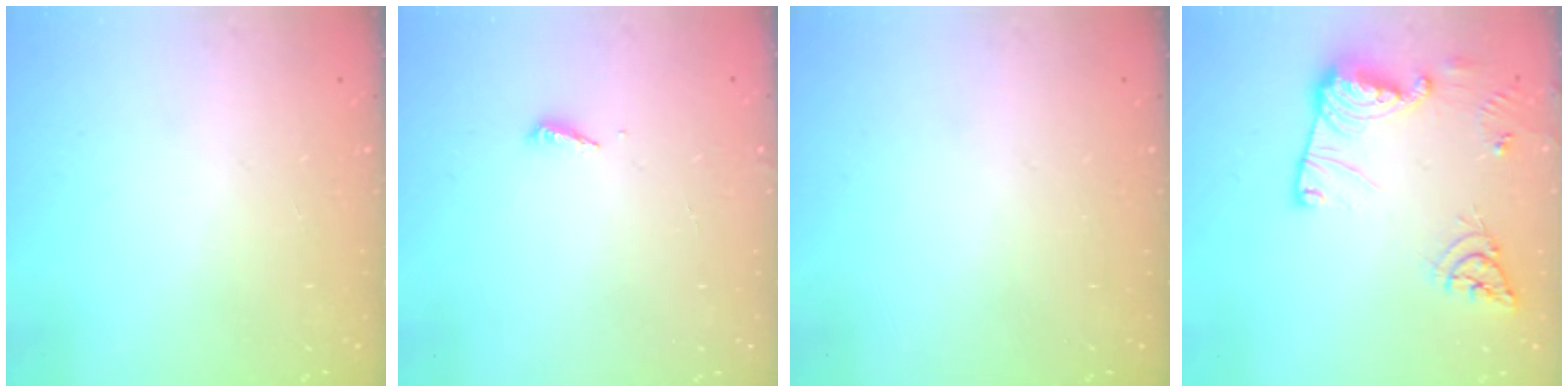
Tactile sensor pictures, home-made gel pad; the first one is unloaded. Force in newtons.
{"total": 2.0, "press": 2.0, "slide": 0.2}
{"total": 0.0}
{"total": 17.7, "press": 17.6, "slide": 1.8}